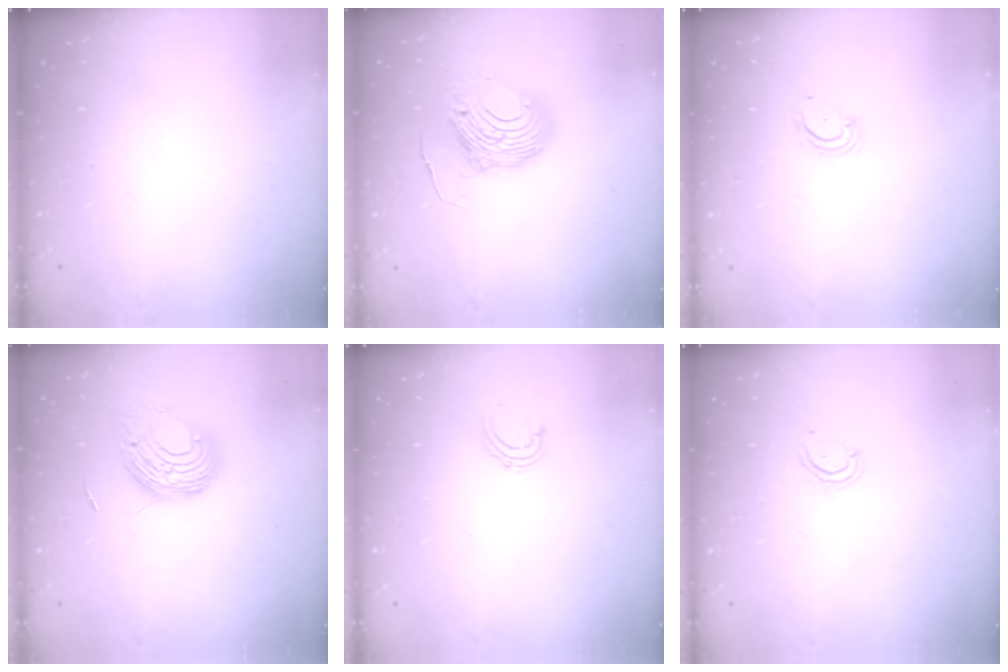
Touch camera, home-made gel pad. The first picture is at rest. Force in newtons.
{"total": 10.6, "press": 10.5, "slide": 1.4}
{"total": 3.2, "press": 3.2, "slide": 0.3}
{"total": 9.5, "press": 9.5, "slide": 0.7}
{"total": 4.1, "press": 4.0, "slide": 0.4}
{"total": 3.9, "press": 3.9, "slide": 0.4}